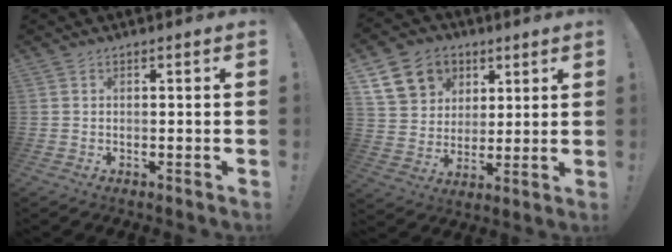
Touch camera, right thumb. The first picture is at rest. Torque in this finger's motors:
{"motor_torque": [0.47, 0.51, 0.14, 0.11, 0.25]}